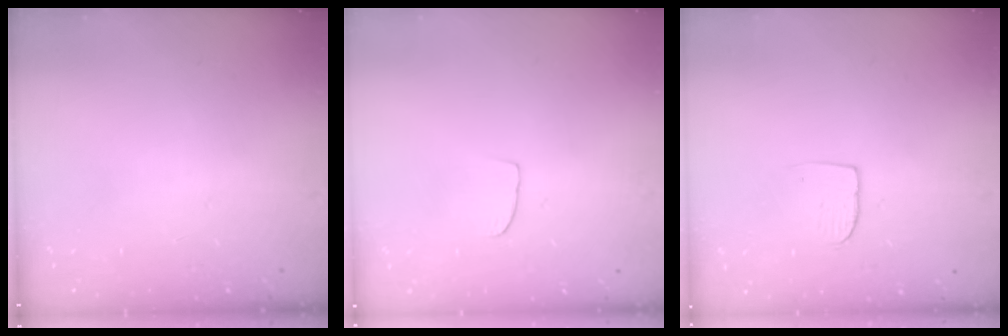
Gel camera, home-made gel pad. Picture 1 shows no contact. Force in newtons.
{"total": 3.2, "press": 3.1, "slide": 0.3}
{"total": 4.1, "press": 4.1, "slide": 0.3}